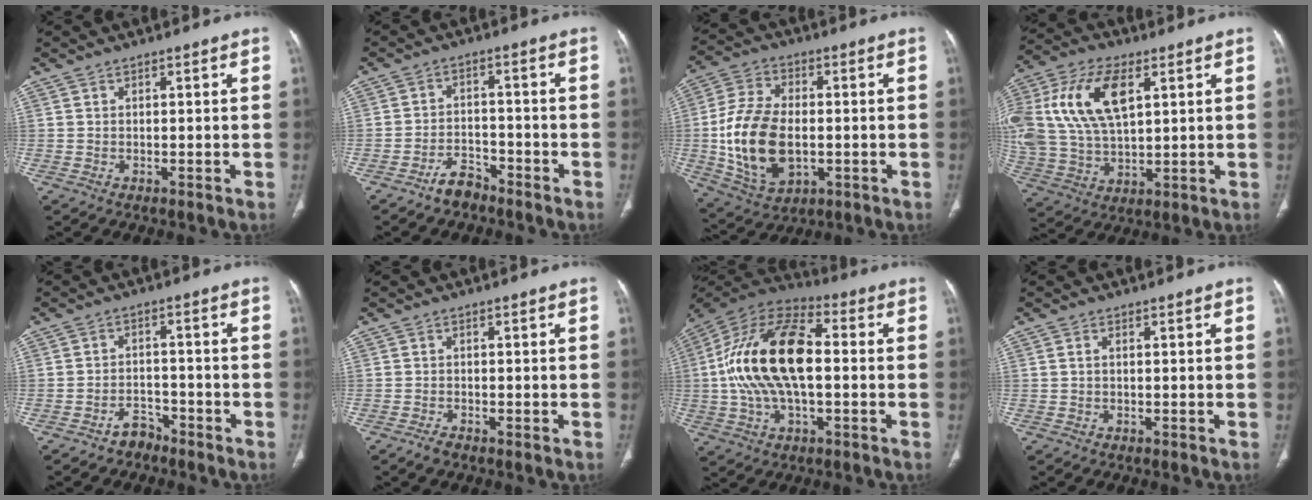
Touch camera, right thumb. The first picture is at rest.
{"total": 4.4, "force": [-3.7, 2.1, 1.4], "torque": [-0.020, 0.026, -0.064]}
{"total": 17.1, "force": [-1.8, 10.3, 13.5], "torque": [-0.258, 0.002, -0.020]}
{"total": 20.8, "force": [6.2, 11.5, 16.3], "torque": [-0.351, 0.003, 0.115]}
{"total": 3.5, "force": [-2.8, 2.0, 0.6], "torque": [-0.005, 0.024, -0.045]}
{"total": 1.6, "force": [-1.2, 0.5, 0.9], "torque": [-0.021, 0.002, -0.024]}
{"total": 21.1, "force": [0.2, 10.6, 18.2], "torque": [-0.358, 0.027, -0.002]}
{"total": 0.6, "force": [0.0, 0.2, 0.5], "torque": [-0.015, 0.000, -0.001]}